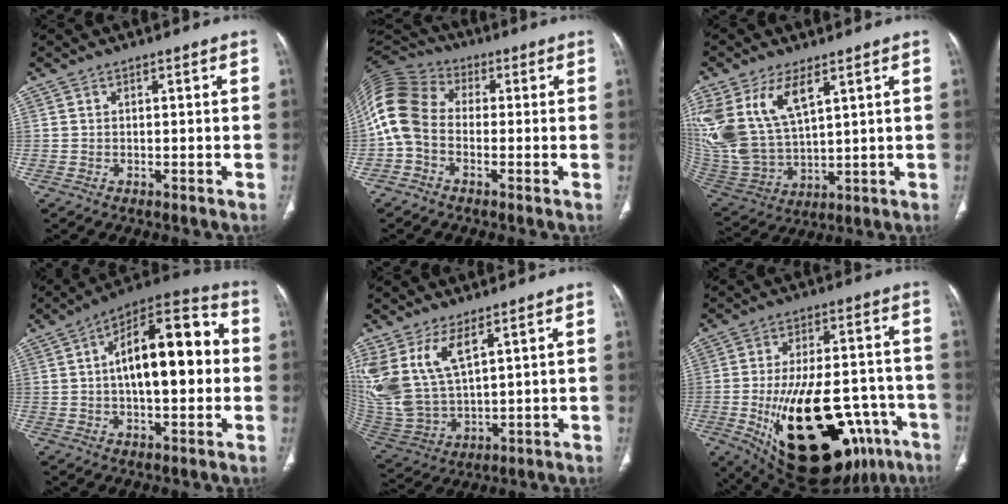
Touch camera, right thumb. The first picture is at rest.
{"total": 12.0, "force": [-1.4, 8.9, 7.9], "torque": [-0.167, 0.029, -0.041]}
{"total": 17.6, "force": [7.9, 9.0, 12.8], "torque": [-0.269, -0.025, 0.172]}
{"total": 19.0, "force": [1.5, 8.5, 16.9], "torque": [-0.235, 0.040, 0.015]}
{"total": 14.5, "force": [7.0, 7.0, 10.6], "torque": [-0.227, -0.027, 0.160]}
{"total": 30.7, "force": [-11.7, 14.9, 24.1], "torque": [-0.331, 0.023, -0.148]}